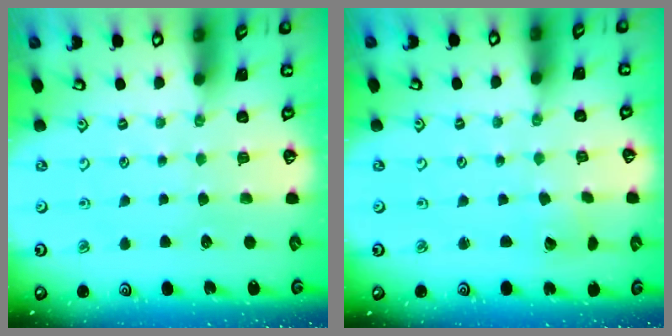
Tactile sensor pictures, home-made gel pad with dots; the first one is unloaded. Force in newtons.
{"total": 2.3, "press": 2.3, "slide": 0.2}